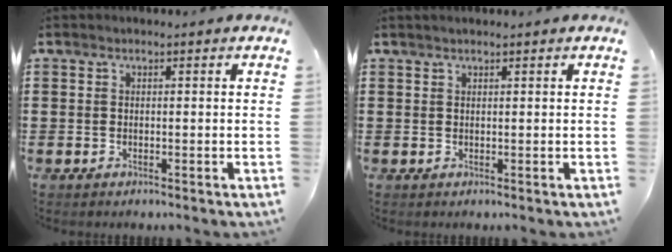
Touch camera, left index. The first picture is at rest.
{"total": 0.5, "force": [0.4, 0.0, 0.3], "torque": [-0.006, 0.000, 0.009]}